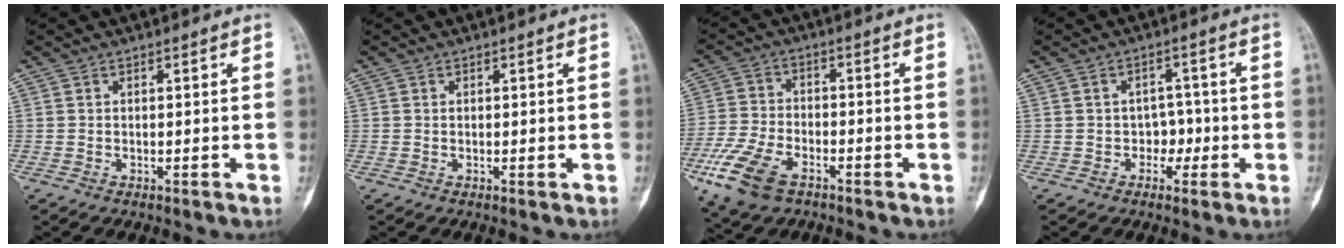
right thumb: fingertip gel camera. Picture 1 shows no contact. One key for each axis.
{"total": 0.0}
{"total": 12.2, "fx": -6.3, "fy": 6.7, "fz": 7.9, "tx": -0.168, "ty": 0.010, "tz": -0.122}
{"total": 3.7, "fx": -1.0, "fy": 3.1, "fz": 1.7, "tx": 0.013, "ty": 0.011, "tz": -0.021}